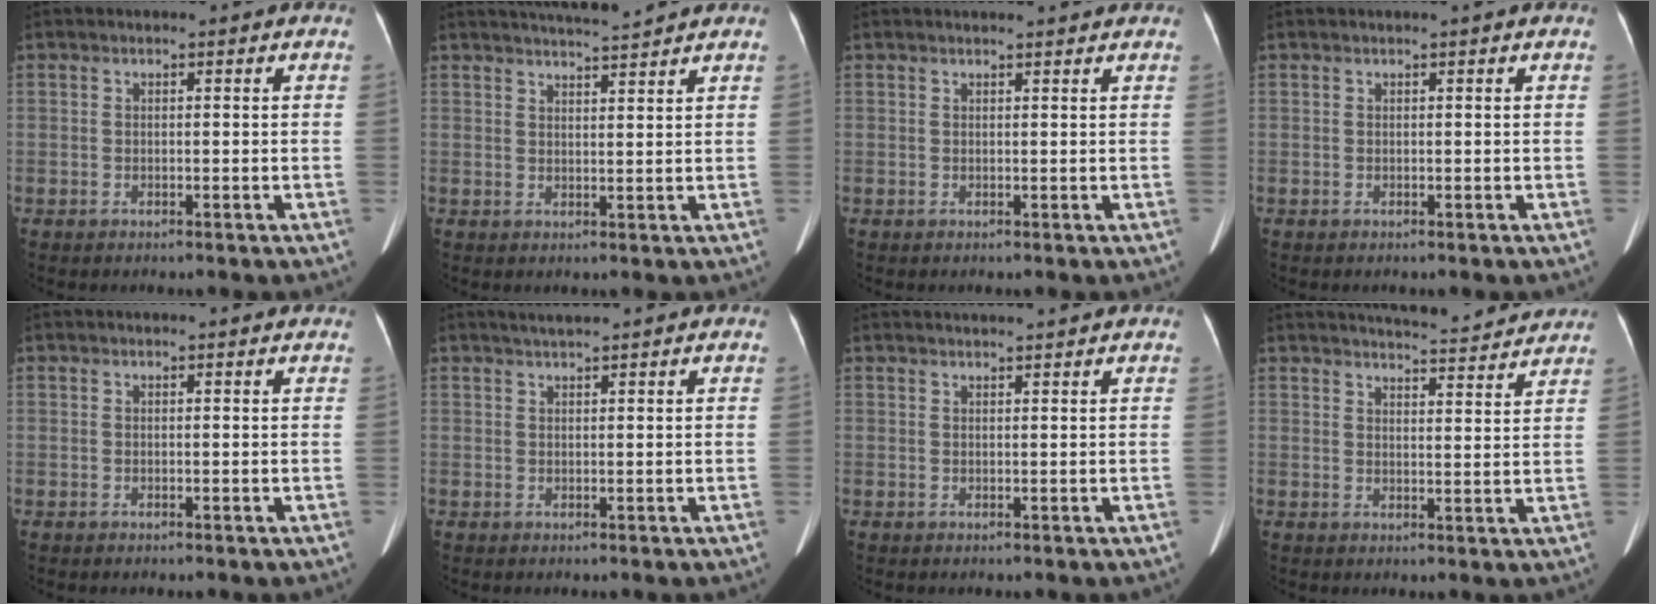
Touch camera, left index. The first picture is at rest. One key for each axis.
{"total": 6.1, "fx": 5.7, "fy": -0.9, "fz": 1.9, "tx": -0.033, "ty": 0.009, "tz": 0.086}
{"total": 3.2, "fx": 3.1, "fy": 0.0, "fz": 0.8, "tx": -0.012, "ty": 0.014, "tz": 0.035}
{"total": 0.0}
{"total": 0.7, "fx": 0.7, "fy": 0.1, "fz": 0.1, "tx": -0.008, "ty": 0.001, "tz": 0.004}
{"total": 1.9, "fx": 1.7, "fy": -0.2, "fz": 0.9, "tx": -0.017, "ty": 0.008, "tz": 0.034}
{"total": 3.6, "fx": 3.4, "fy": -0.6, "fz": 1.0, "tx": -0.009, "ty": 0.018, "tz": 0.046}
{"total": 11.1, "fx": 10.7, "fy": 0.7, "fz": 3.1, "tx": -0.046, "ty": 0.005, "tz": 0.131}